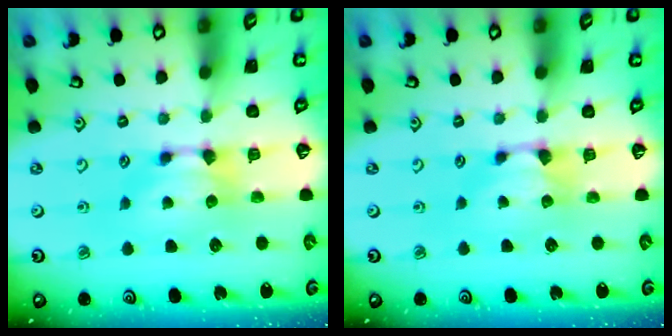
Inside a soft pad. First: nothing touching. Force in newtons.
{"total": 0.8, "press": 0.2, "slide": 0.8}